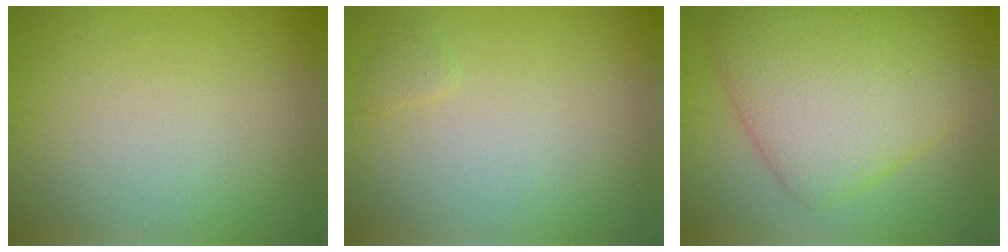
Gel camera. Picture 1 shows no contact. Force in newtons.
{"total": 0.5, "press": 0.5, "slide": 0.0}
{"total": 9.0, "press": 9.0, "slide": 0.1}